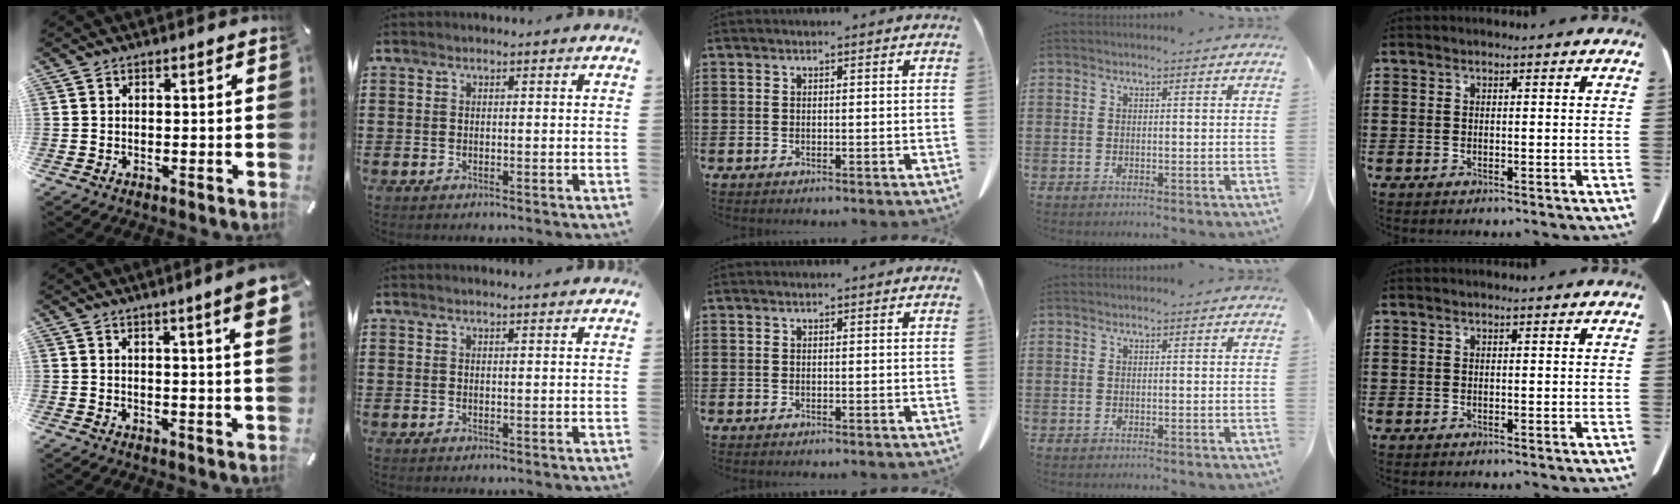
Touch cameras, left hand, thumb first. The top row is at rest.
{"thumb": {"total": 6.9, "force": [3.6, 0.3, 5.9], "torque": [-0.092, -0.015, 0.057]}, "index": {"total": 1.1, "force": [1.1, -0.1, 0.3], "torque": [-0.007, -0.001, 0.022]}}